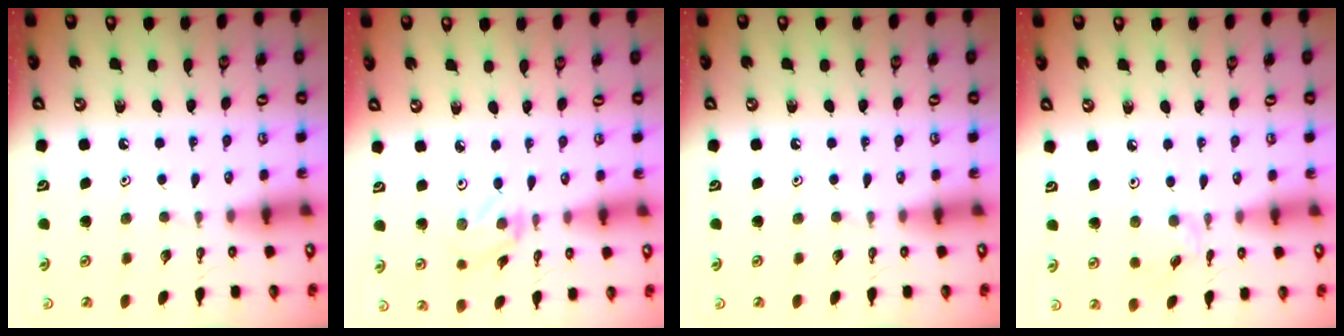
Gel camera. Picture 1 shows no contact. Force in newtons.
{"total": 2.1, "press": 2.0, "slide": 0.4}
{"total": 0.0}
{"total": 1.5, "press": 1.4, "slide": 0.4}